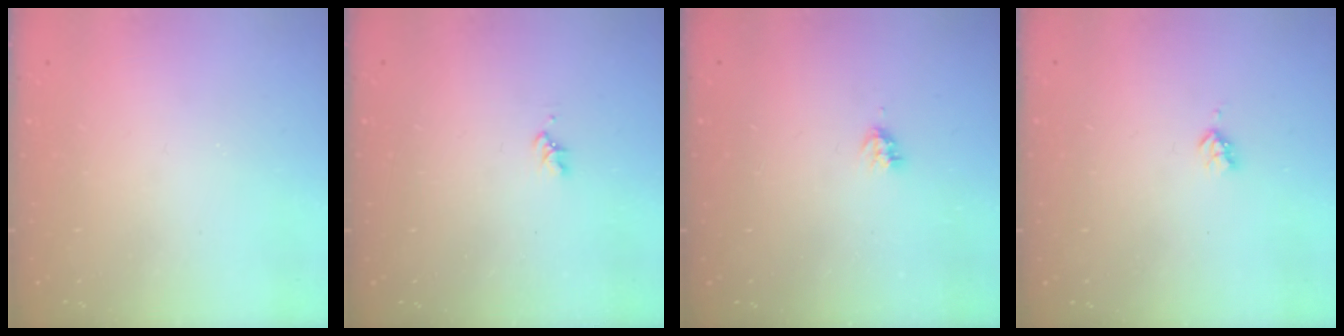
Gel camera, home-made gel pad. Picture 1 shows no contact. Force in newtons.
{"total": 1.6, "press": 1.6, "slide": 0.3}
{"total": 3.6, "press": 3.6, "slide": 0.5}
{"total": 2.9, "press": 2.9, "slide": 0.5}